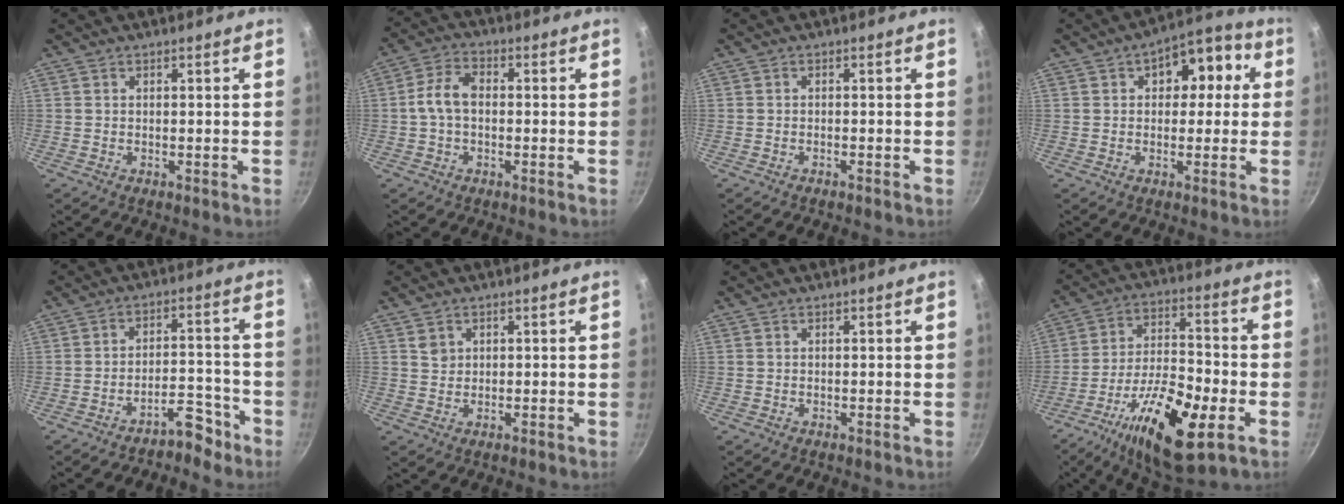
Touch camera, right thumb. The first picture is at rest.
{"total": 6.0, "force": [-0.4, 3.8, 4.5], "torque": [-0.087, 0.025, -0.017]}
{"total": 0.6, "force": [-0.5, -0.1, 0.2], "torque": [-0.012, 0.004, -0.010]}
{"total": 10.4, "force": [2.4, 7.0, 7.3], "torque": [-0.052, 0.027, 0.022]}
{"total": 6.3, "force": [-4.9, 2.6, 2.9], "torque": [-0.015, 0.063, -0.069]}
{"total": 1.7, "force": [0.7, 1.4, 0.6], "torque": [-0.005, 0.001, 0.012]}
{"total": 0.0}
{"total": 19.9, "force": [-8.0, 7.0, 16.9], "torque": [-0.289, 0.029, -0.139]}